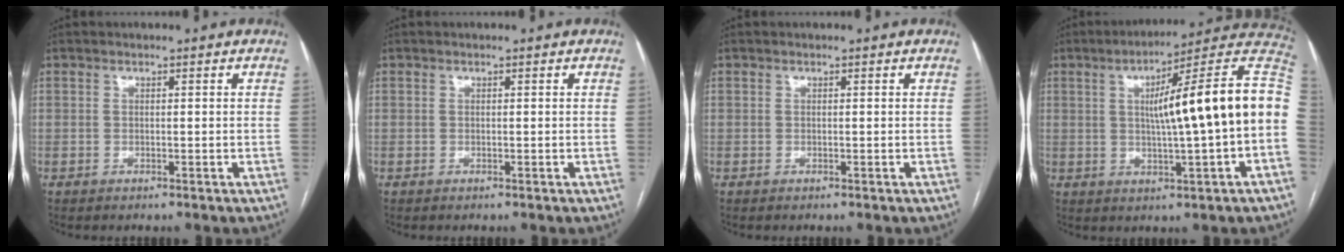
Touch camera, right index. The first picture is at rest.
{"total": 0.0}
{"total": 0.0}
{"total": 18.1, "force": [1.1, 0.0, 18.1], "torque": [-0.237, 0.034, 0.009]}